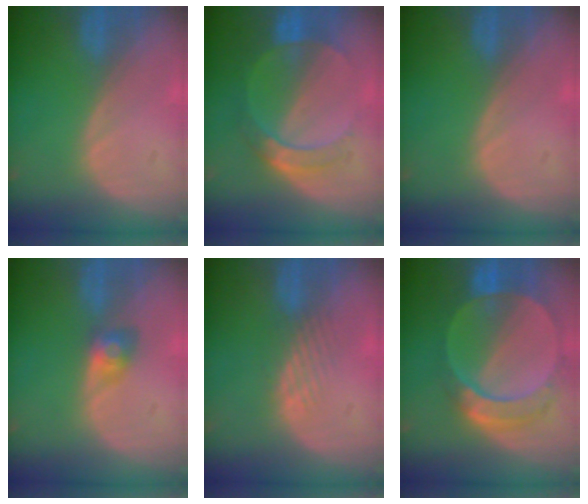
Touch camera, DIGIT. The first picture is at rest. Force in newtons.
{"total": 7.1, "press": 6.4, "slide": 3.1}
{"total": 0.0}
{"total": 3.1, "press": 2.7, "slide": 1.5}
{"total": 2.9, "press": 2.3, "slide": 1.8}
{"total": 9.8, "press": 8.3, "slide": 5.1}